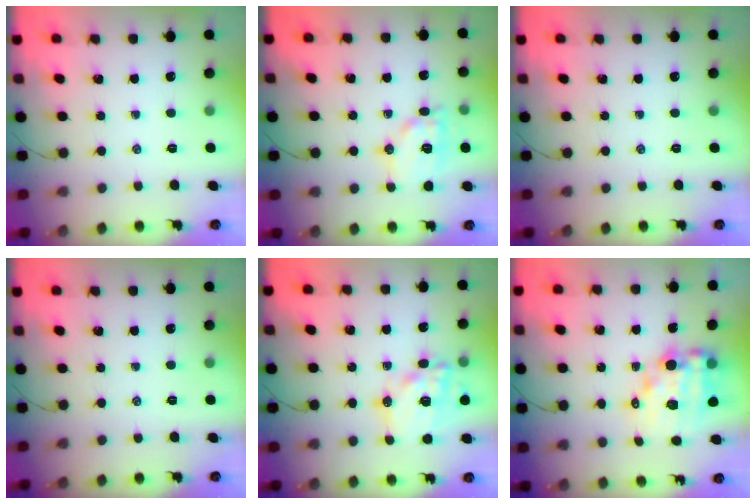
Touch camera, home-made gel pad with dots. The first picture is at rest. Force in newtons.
{"total": 12.7, "press": 12.7, "slide": 1.0}
{"total": 0.0}
{"total": 0.0}
{"total": 17.0, "press": 16.5, "slide": 3.9}
{"total": 13.1, "press": 12.6, "slide": 3.4}